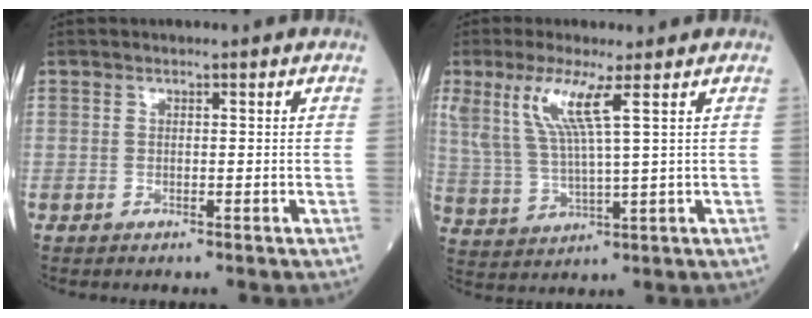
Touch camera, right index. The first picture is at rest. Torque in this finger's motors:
{"motor_torque": [1.12, 0.60, 0.40, 0.18]}